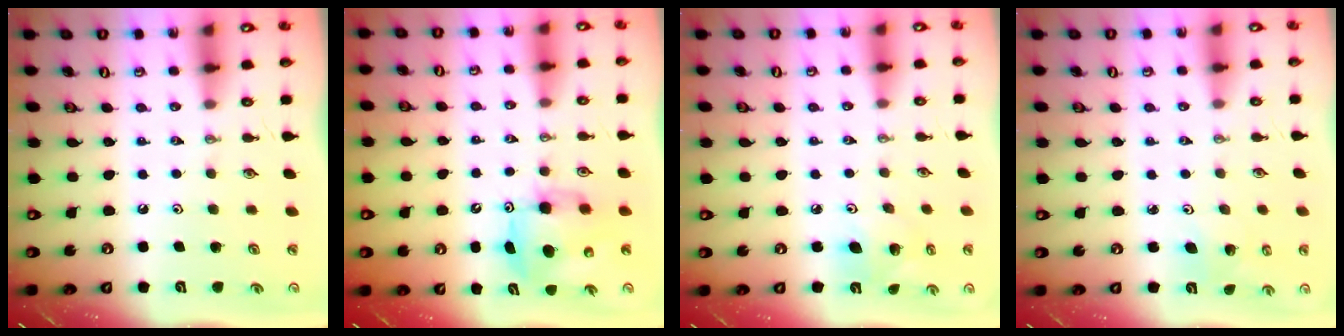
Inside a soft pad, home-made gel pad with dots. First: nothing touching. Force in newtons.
{"total": 7.2, "press": 7.2, "slide": 0.6}
{"total": 8.0, "press": 7.8, "slide": 1.7}
{"total": 4.2, "press": 3.8, "slide": 1.9}